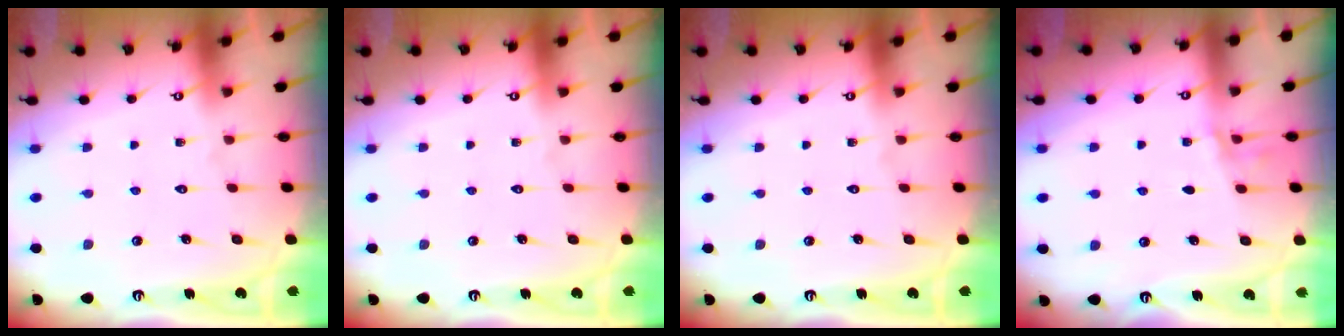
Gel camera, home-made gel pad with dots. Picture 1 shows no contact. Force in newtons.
{"total": 0.0}
{"total": 0.0}
{"total": 3.0, "press": 3.0, "slide": 0.4}